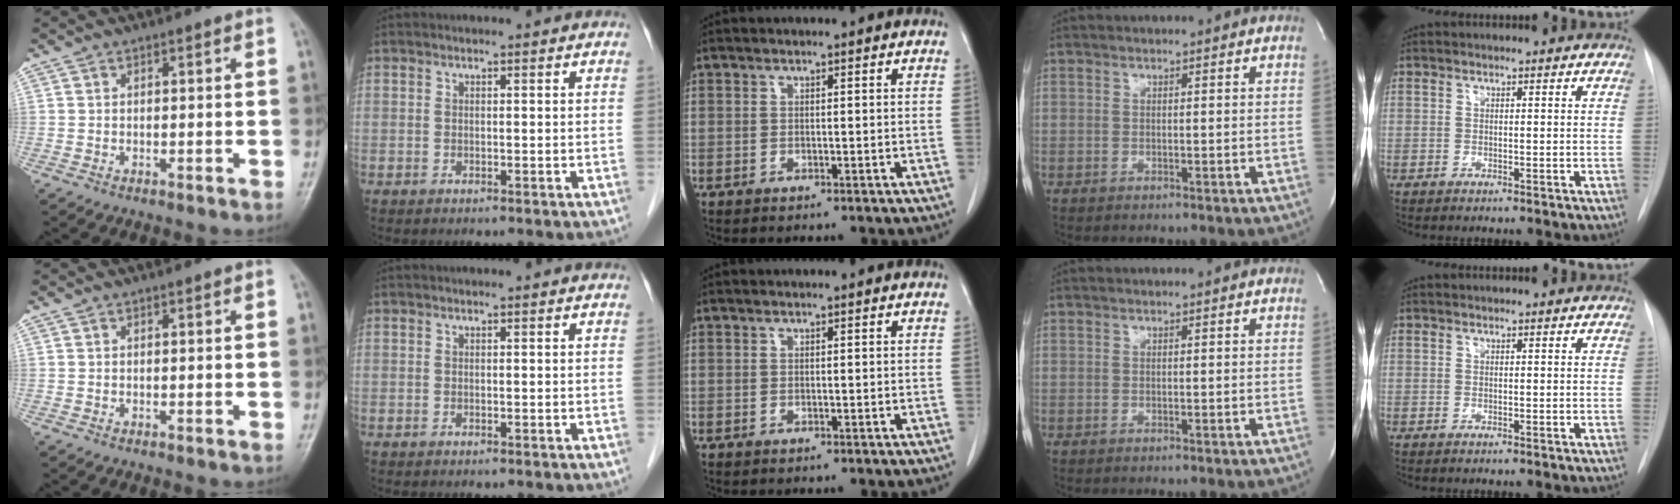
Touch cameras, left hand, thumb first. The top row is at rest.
{}